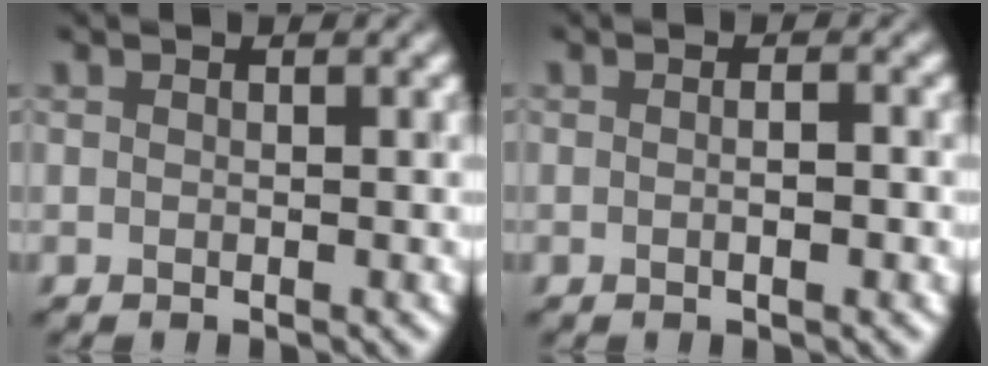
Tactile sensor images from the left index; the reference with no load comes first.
{"total": 2.3, "force": [0.3, 1.1, 2.0], "torque": [0.006, 0.007, -0.012]}